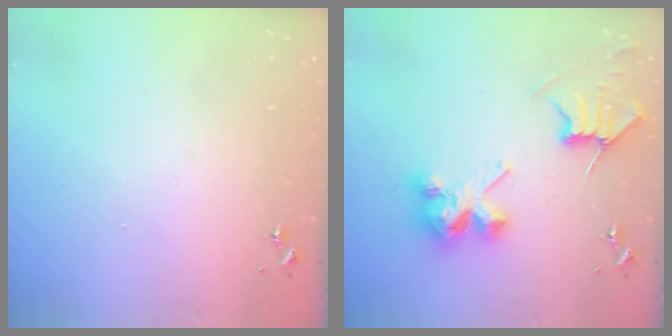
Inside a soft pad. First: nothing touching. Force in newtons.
{"total": 8.7, "press": 8.6, "slide": 0.6}